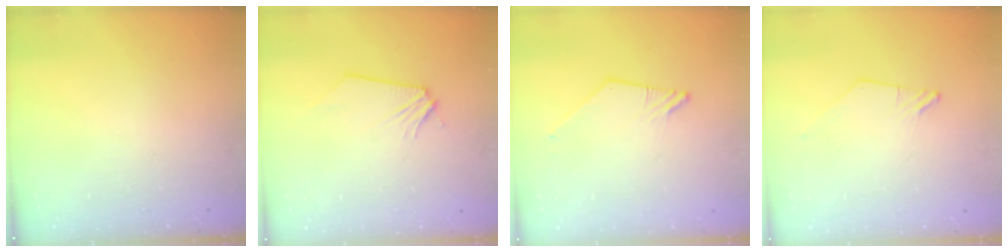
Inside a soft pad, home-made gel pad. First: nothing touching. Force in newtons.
{"total": 0.0}
{"total": 0.8, "press": 0.8, "slide": 0.2}
{"total": 0.0}